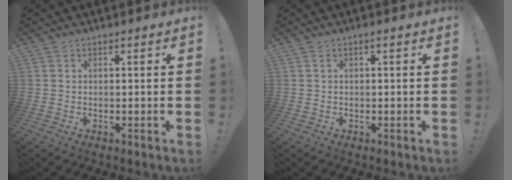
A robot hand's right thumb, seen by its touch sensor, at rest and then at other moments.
{"total": 0.8, "force": [-0.2, 0.0, 0.8], "torque": [-0.018, 0.001, -0.002]}